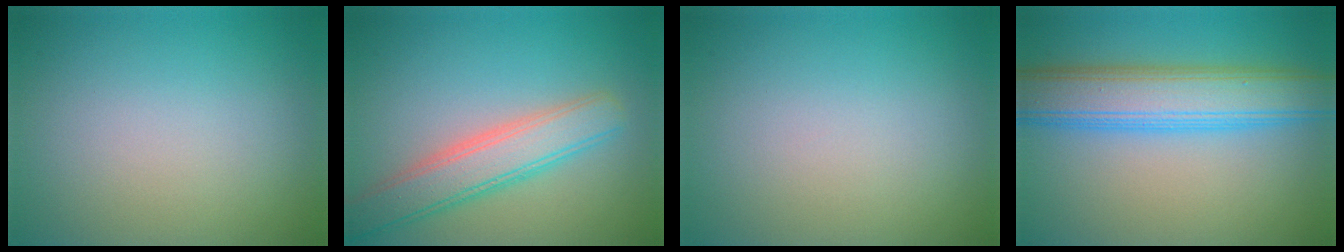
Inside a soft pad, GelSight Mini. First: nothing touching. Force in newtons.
{"total": 4.8, "press": 4.8, "slide": 0.2}
{"total": 0.0}
{"total": 7.5, "press": 7.5, "slide": 0.1}